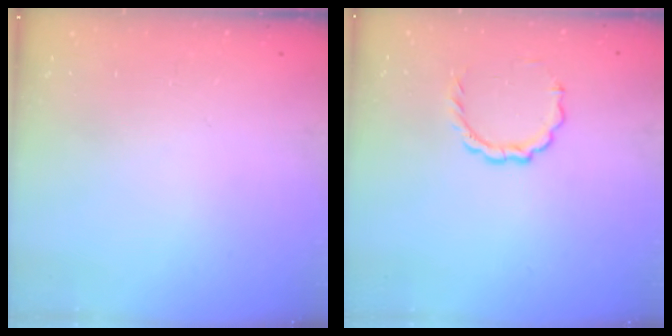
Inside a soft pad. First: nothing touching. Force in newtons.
{"total": 5.6, "press": 5.5, "slide": 1.3}